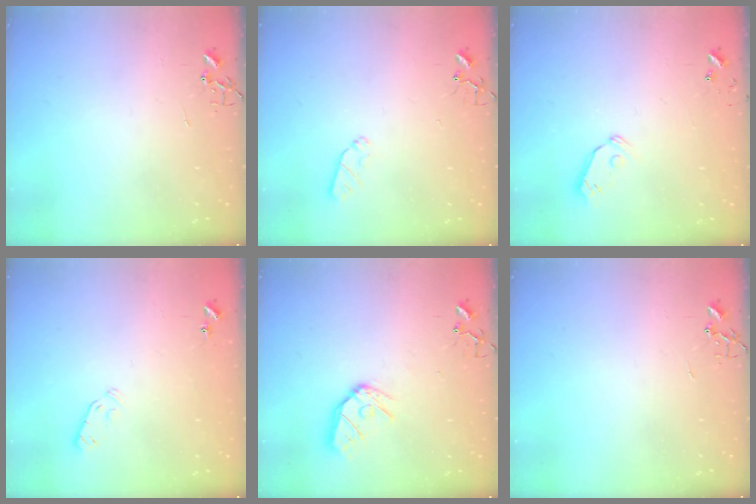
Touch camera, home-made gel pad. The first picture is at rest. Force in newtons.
{"total": 5.2, "press": 5.2, "slide": 0.8}
{"total": 5.8, "press": 5.7, "slide": 0.9}
{"total": 3.9, "press": 3.8, "slide": 0.7}
{"total": 11.0, "press": 11.0, "slide": 1.3}
{"total": 0.0}